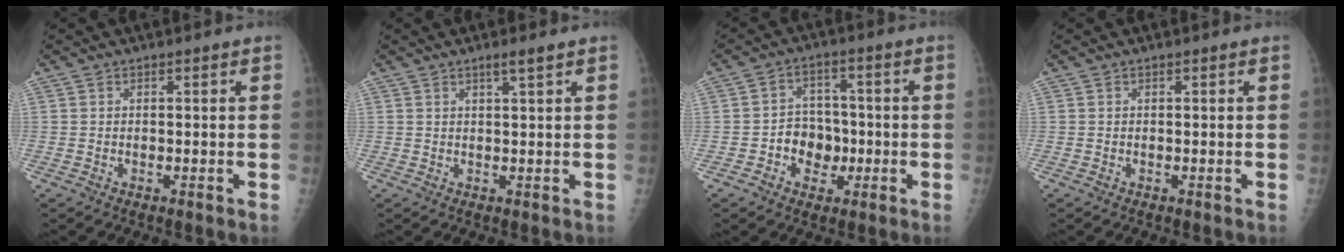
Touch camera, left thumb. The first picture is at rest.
{"total": 2.0, "force": [1.3, -0.1, 1.6], "torque": [-0.029, -0.009, 0.024]}
{"total": 6.9, "force": [-1.7, 5.9, 3.2], "torque": [-0.012, 0.020, -0.034]}
{"total": 0.0}